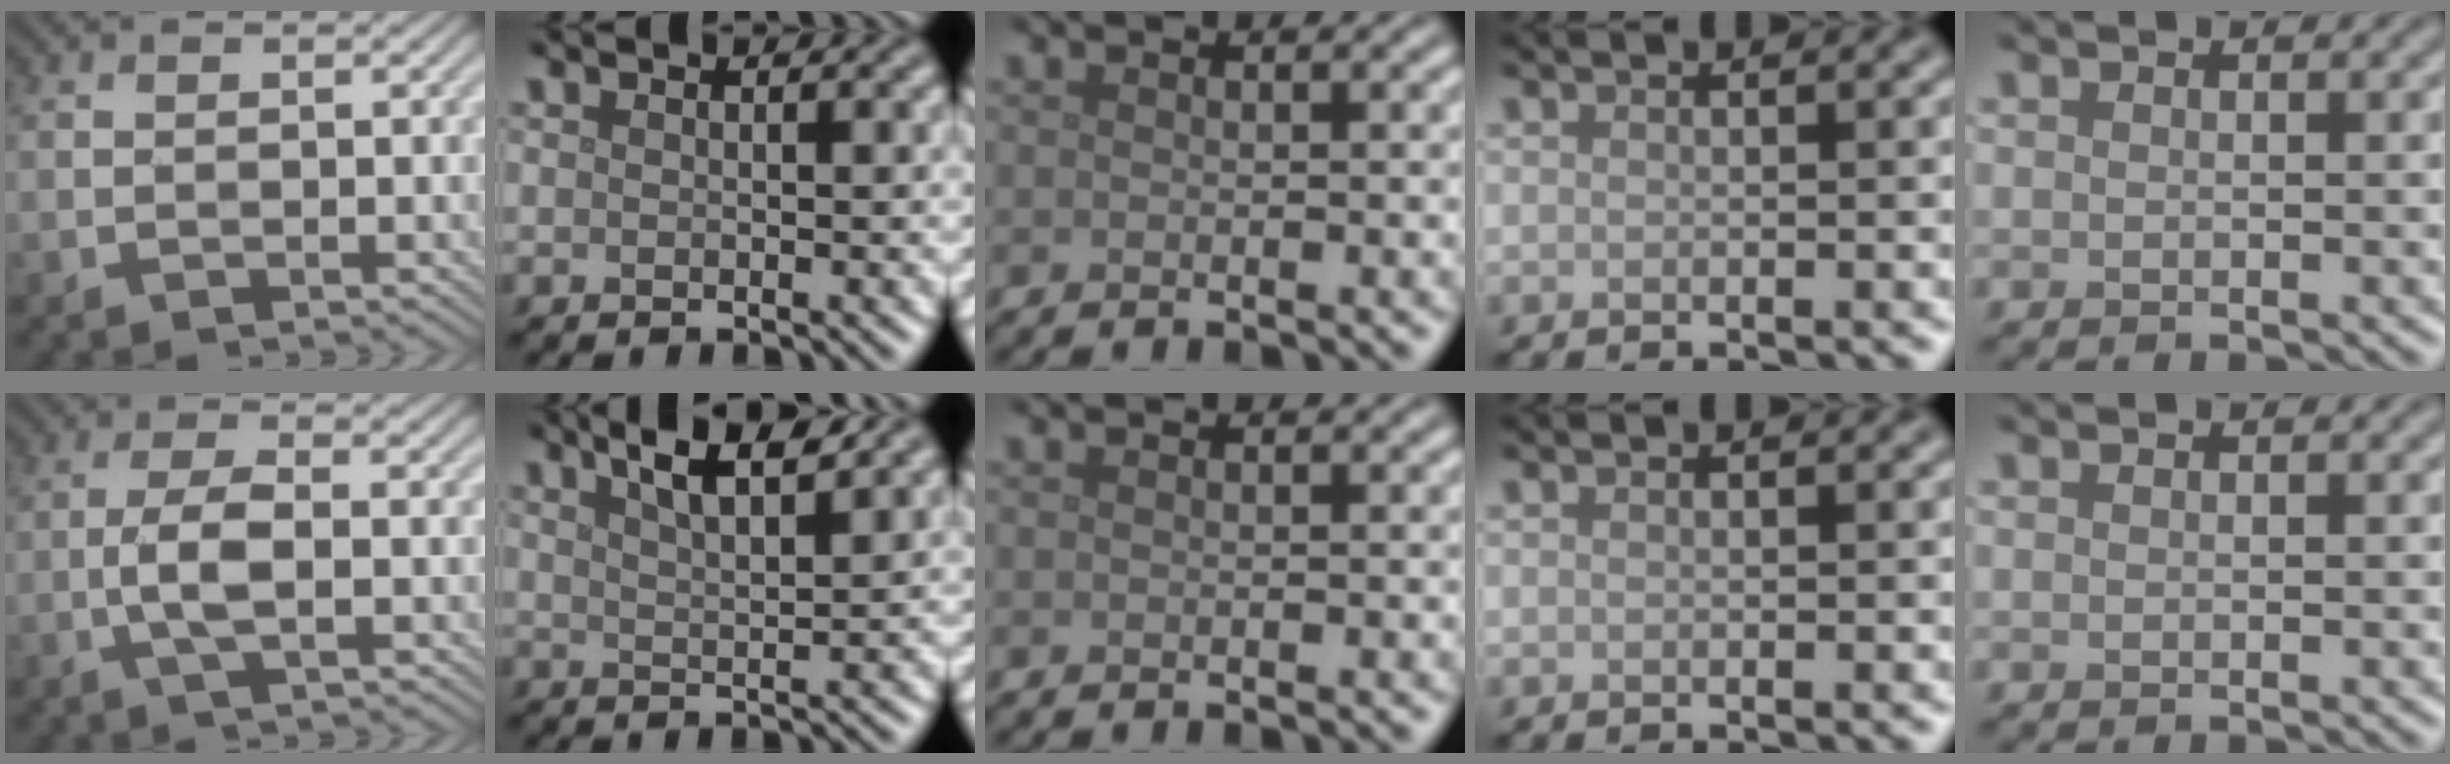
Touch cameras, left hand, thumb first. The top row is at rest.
{"thumb": {"total": 4.5, "force": [-0.9, 1.3, 4.2], "torque": [-0.091, 0.004, -0.025]}, "index": {"total": 4.7, "force": [3.4, 1.1, 3.1], "torque": [-0.042, 0.017, 0.049]}}